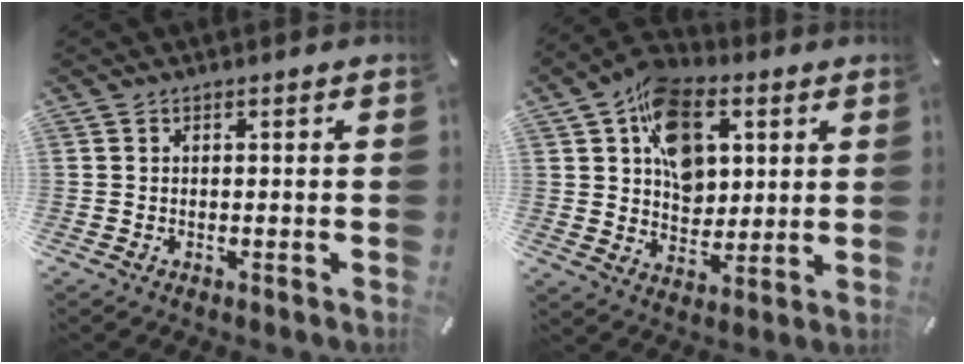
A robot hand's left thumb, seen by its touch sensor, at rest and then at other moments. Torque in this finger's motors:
{"motor_torque": [2.03, 2.98, 1.86, -0.90, 0.50]}